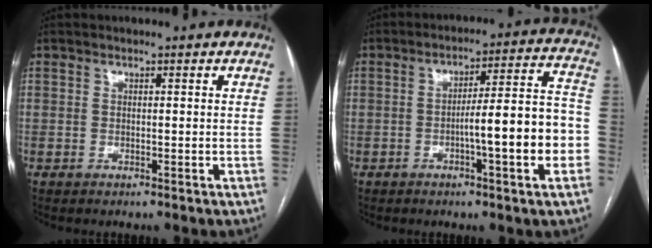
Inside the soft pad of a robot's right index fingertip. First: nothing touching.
{"total": 12.6, "force": [-3.1, 1.0, 12.2], "torque": [-0.166, 0.026, -0.044]}